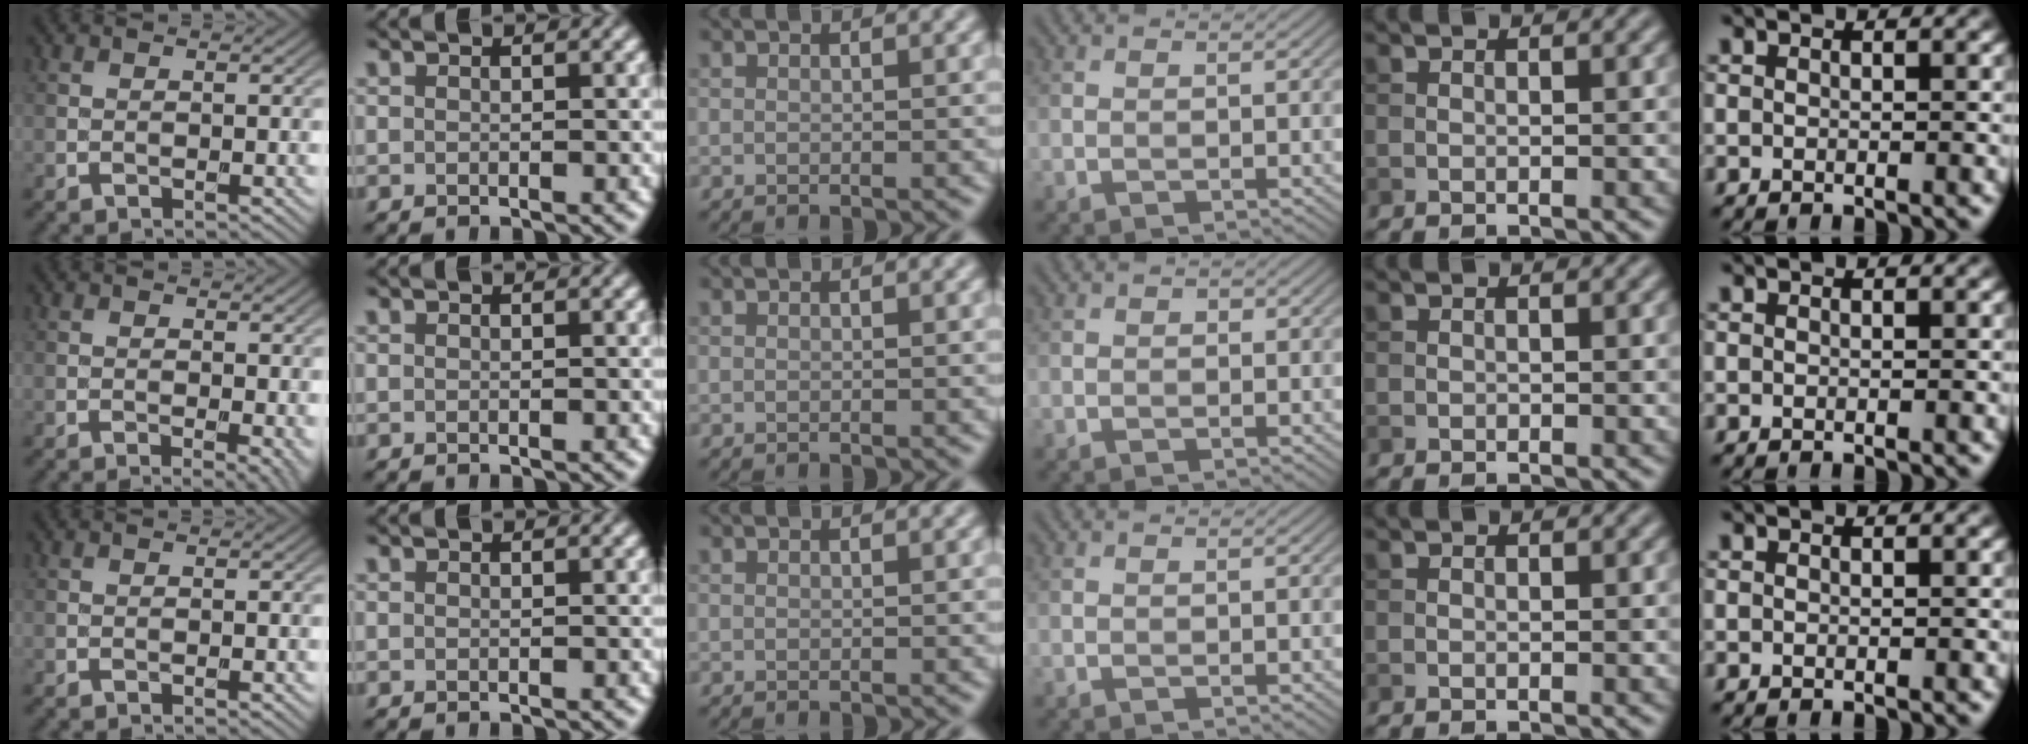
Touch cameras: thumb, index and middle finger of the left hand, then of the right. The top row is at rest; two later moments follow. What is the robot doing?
{"motion": "screw", "object": "dispenser bottle"}